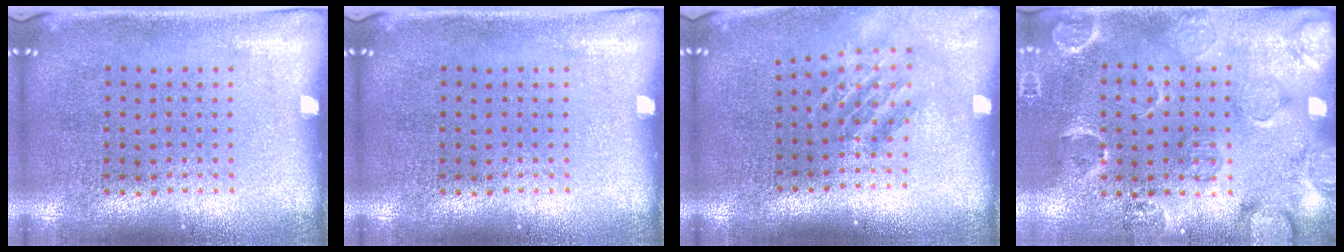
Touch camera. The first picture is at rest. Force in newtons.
{"total": 0.0}
{"total": 1.8, "press": 1.2, "slide": 1.2}
{"total": 2.8, "press": 1.8, "slide": 2.1}